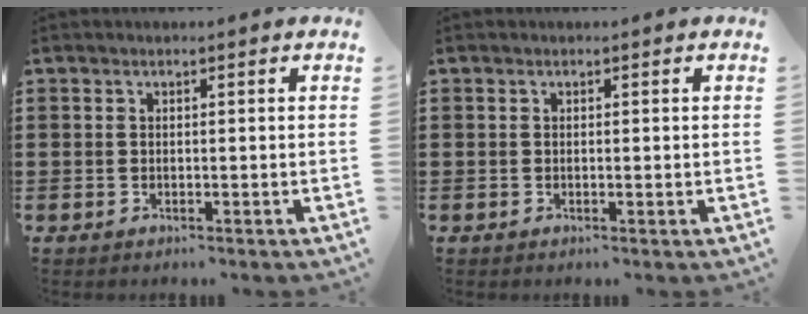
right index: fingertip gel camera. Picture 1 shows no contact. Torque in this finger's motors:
{"motor_torque": [-0.43, 0.50, -0.02, -0.01]}